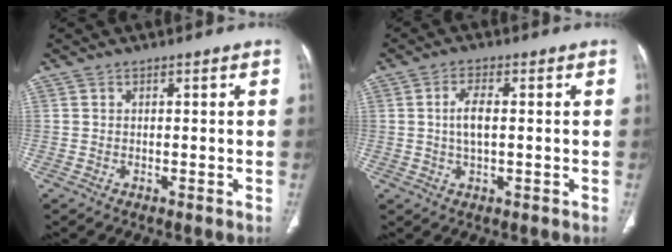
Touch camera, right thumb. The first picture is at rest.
{"total": 4.5, "force": [0.3, 1.8, 4.1], "torque": [-0.087, 0.002, 0.003]}